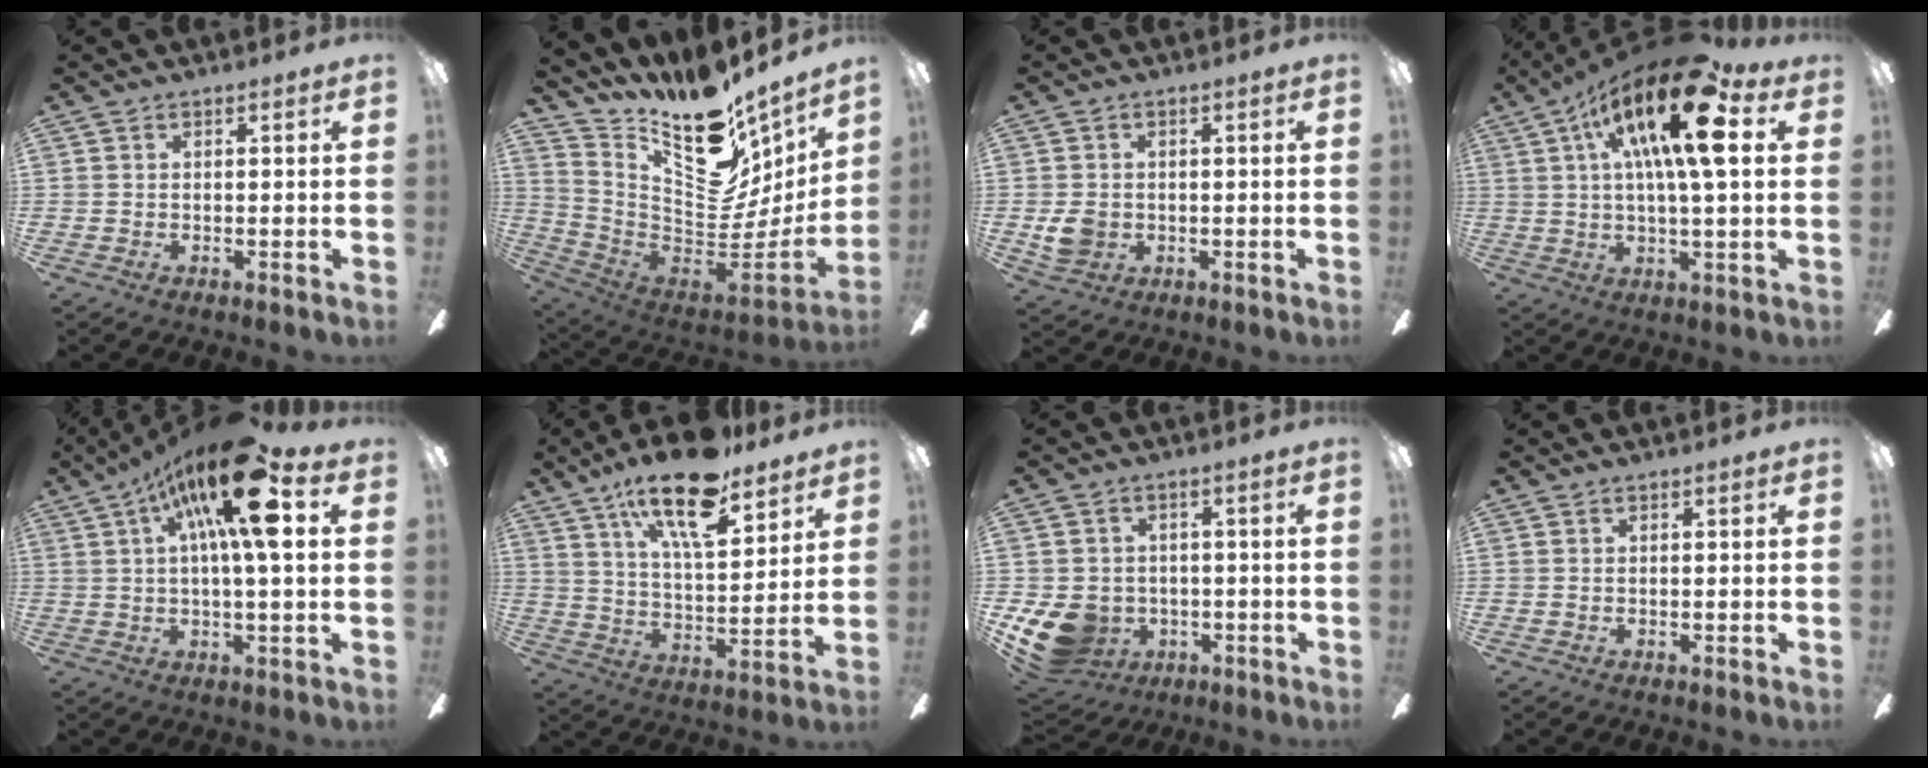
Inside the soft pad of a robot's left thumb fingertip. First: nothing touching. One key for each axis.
{"total": 18.6, "fx": 12.6, "fy": 8.9, "fz": 10.4, "tx": -0.138, "ty": -0.123, "tz": 0.222}
{"total": 5.3, "fx": -0.3, "fy": 4.6, "fz": 2.7, "tx": -0.039, "ty": 0.005, "tz": -0.003}
{"total": 20.6, "fx": 8.2, "fy": 6.3, "fz": 17.8, "tx": -0.302, "ty": -0.022, "tz": 0.121}
{"total": 19.2, "fx": 7.6, "fy": 5.3, "fz": 16.8, "tx": -0.277, "ty": -0.017, "tz": 0.113}
{"total": 19.5, "fx": 13.2, "fy": 7.0, "fz": 12.6, "tx": -0.220, "ty": -0.064, "tz": 0.221}
{"total": 11.2, "fx": -3.6, "fy": 9.3, "fz": 5.2, "tx": -0.144, "ty": 0.010, "tz": -0.062}
{"total": 0.0}